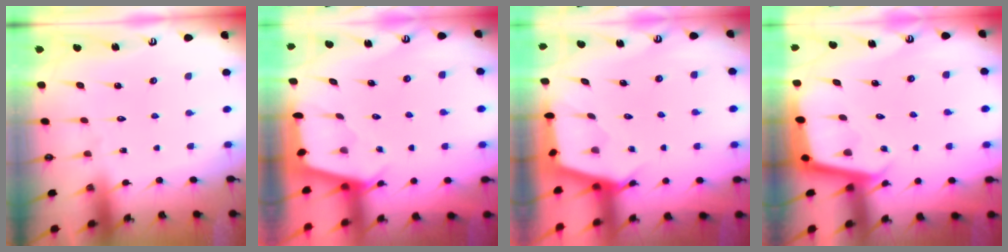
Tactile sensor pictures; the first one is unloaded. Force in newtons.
{"total": 2.5, "press": 2.5, "slide": 0.3}
{"total": 2.7, "press": 2.7, "slide": 0.3}
{"total": 3.4, "press": 3.3, "slide": 0.3}